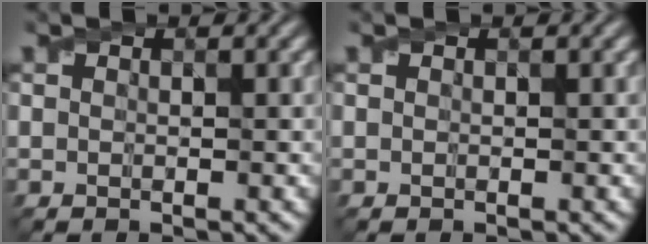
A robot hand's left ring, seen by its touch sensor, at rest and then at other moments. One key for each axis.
{"total": 0.0}